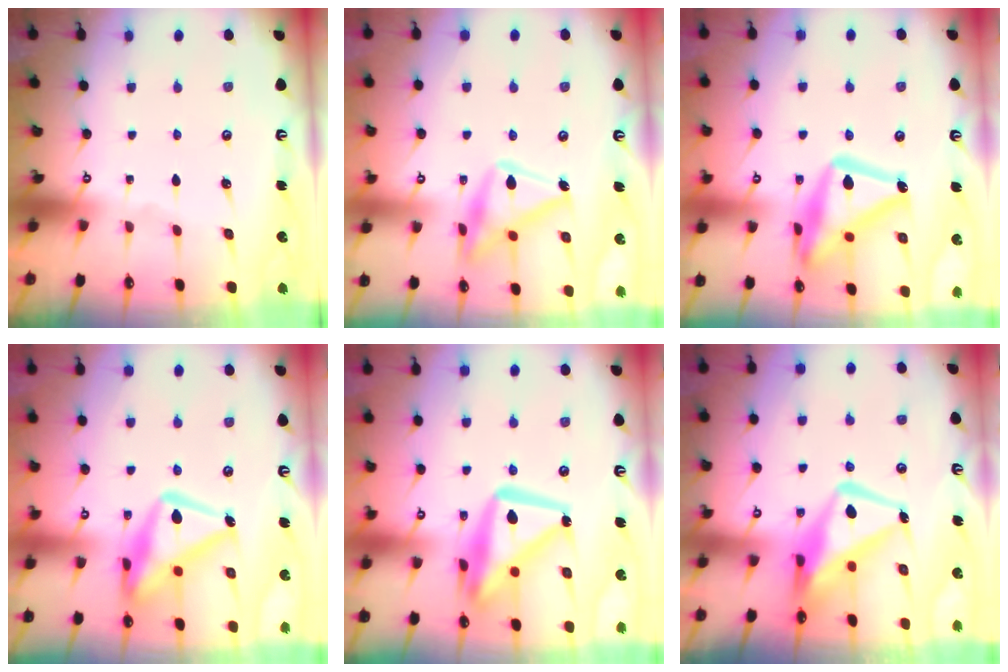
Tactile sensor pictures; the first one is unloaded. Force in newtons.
{"total": 17.8, "press": 17.8, "slide": 1.1}
{"total": 20.6, "press": 20.6, "slide": 1.5}
{"total": 17.7, "press": 17.6, "slide": 1.7}
{"total": 16.4, "press": 16.3, "slide": 1.8}
{"total": 13.1, "press": 12.9, "slide": 2.0}